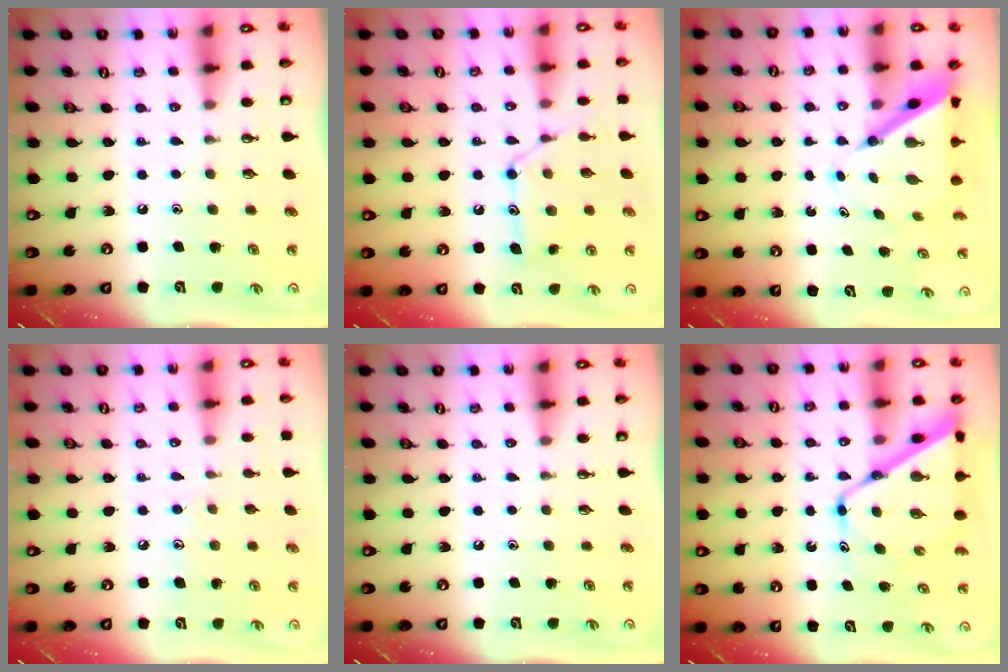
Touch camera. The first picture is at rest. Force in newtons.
{"total": 10.9, "press": 10.9, "slide": 0.1}
{"total": 7.4, "press": 7.4, "slide": 0.6}
{"total": 5.7, "press": 5.7, "slide": 0.5}
{"total": 0.0}
{"total": 12.7, "press": 12.7, "slide": 1.0}